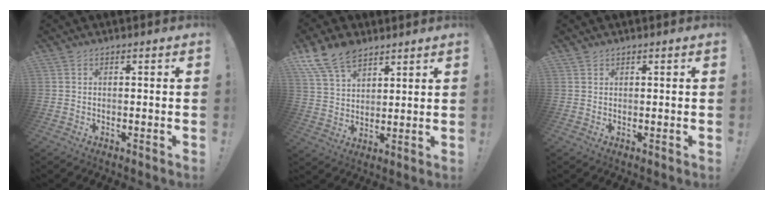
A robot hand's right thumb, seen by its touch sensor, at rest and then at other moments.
{"total": 12.1, "force": [8.7, 6.8, 4.8], "torque": [-0.094, -0.048, 0.171]}
{"total": 0.6, "force": [0.5, 0.2, 0.2], "torque": [-0.003, 0.000, 0.010]}